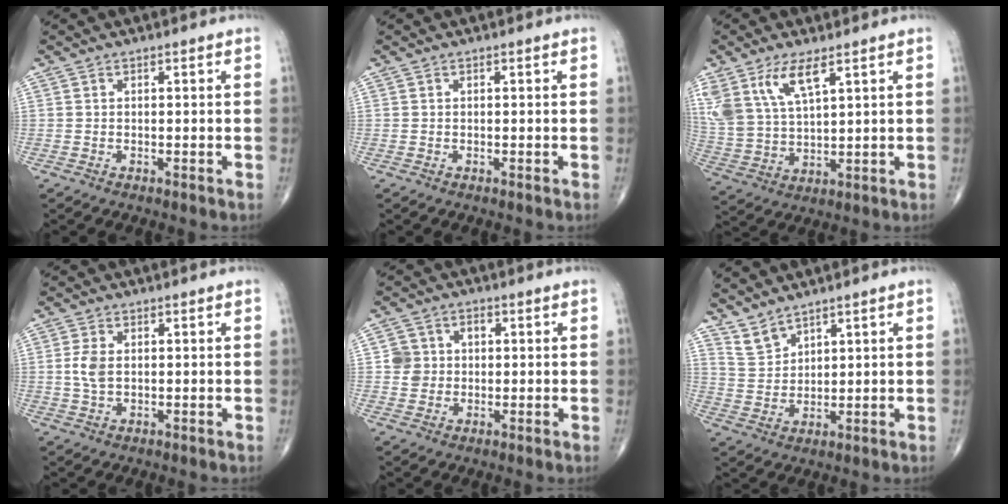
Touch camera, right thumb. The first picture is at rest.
{"total": 0.0}
{"total": 11.3, "force": [6.4, 4.5, 8.1], "torque": [-0.171, -0.018, 0.137]}
{"total": 3.8, "force": [0.4, 2.3, 3.0], "torque": [-0.067, 0.001, 0.007]}
{"total": 5.1, "force": [0.5, 4.9, 1.4], "torque": [0.002, 0.009, 0.005]}
{"total": 4.4, "force": [3.9, 1.5, 1.1], "torque": [-0.015, -0.025, 0.091]}